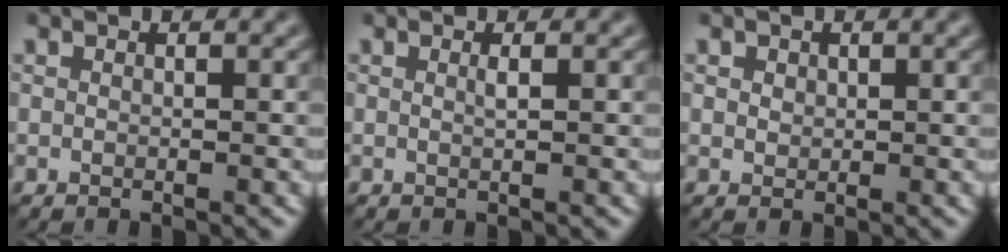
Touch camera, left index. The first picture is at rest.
{"total": 0.6, "force": [0.2, 0.1, 0.6], "torque": [-0.009, 0.003, 0.002]}
{"total": 0.9, "force": [0.5, 0.7, 0.3], "torque": [-0.003, 0.000, 0.007]}